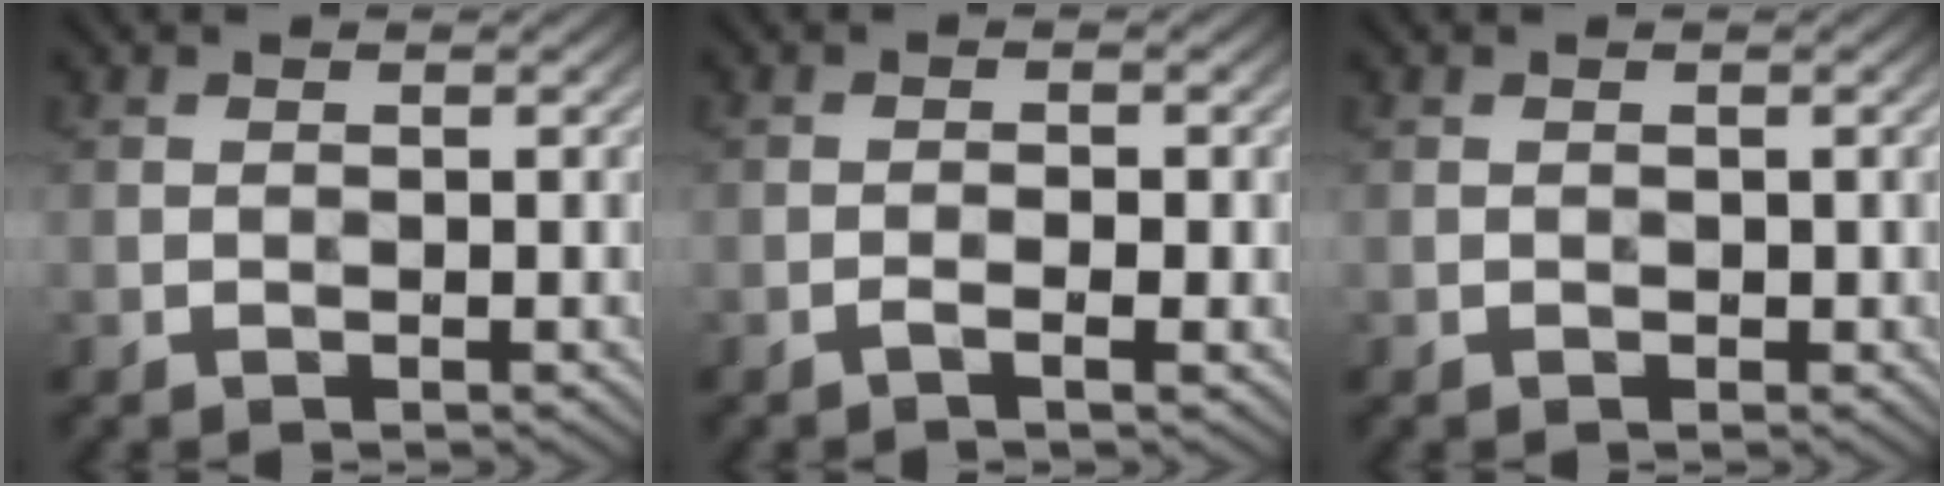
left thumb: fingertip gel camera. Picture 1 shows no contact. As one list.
[{"total": 1.5, "force": [-0.7, 0.2, 1.3], "torque": [-0.023, 0.006, -0.017]}, {"total": 0.0}]